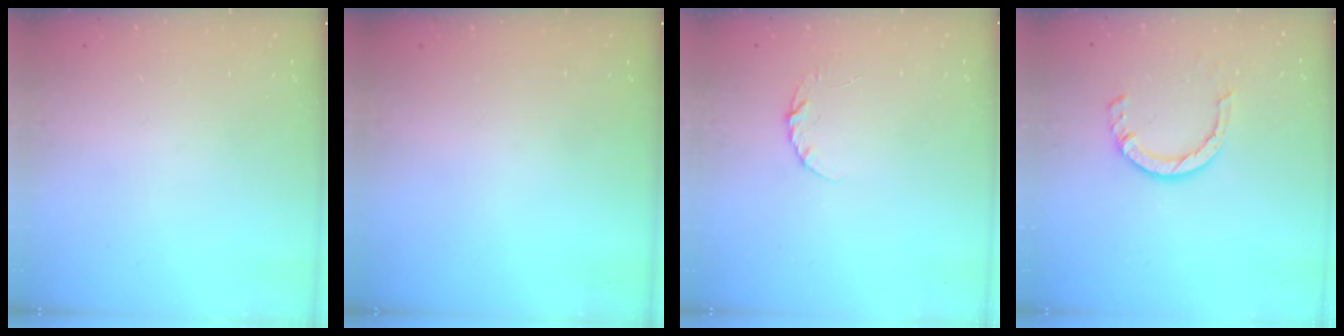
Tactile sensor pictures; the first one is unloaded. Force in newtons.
{"total": 0.0}
{"total": 4.0, "press": 4.0, "slide": 0.4}
{"total": 6.7, "press": 6.7, "slide": 0.9}